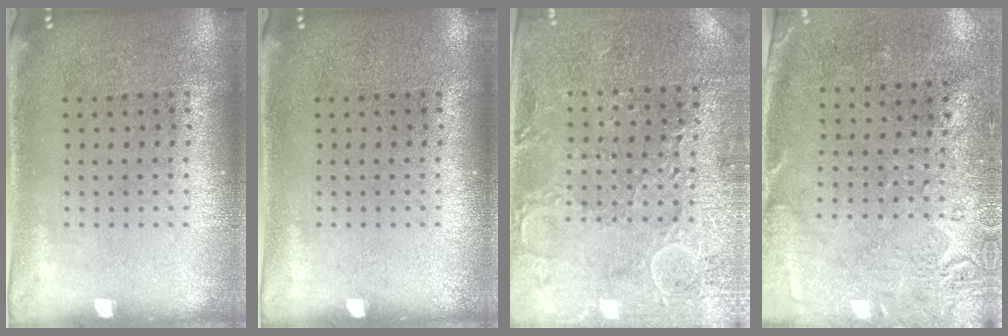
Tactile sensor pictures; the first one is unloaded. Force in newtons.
{"total": 0.0}
{"total": 2.9, "press": 2.8, "slide": 0.4}
{"total": 2.7, "press": 2.2, "slide": 1.6}